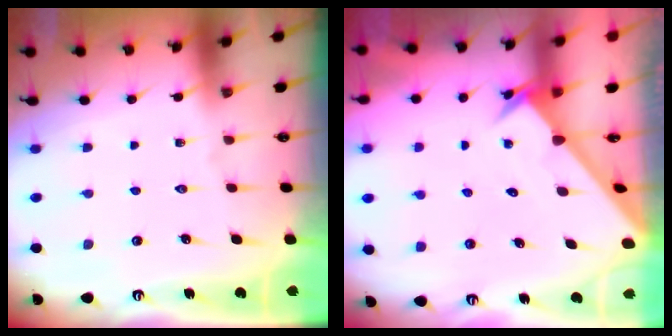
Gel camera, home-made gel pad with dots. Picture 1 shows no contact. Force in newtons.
{"total": 2.5, "press": 2.5, "slide": 0.2}